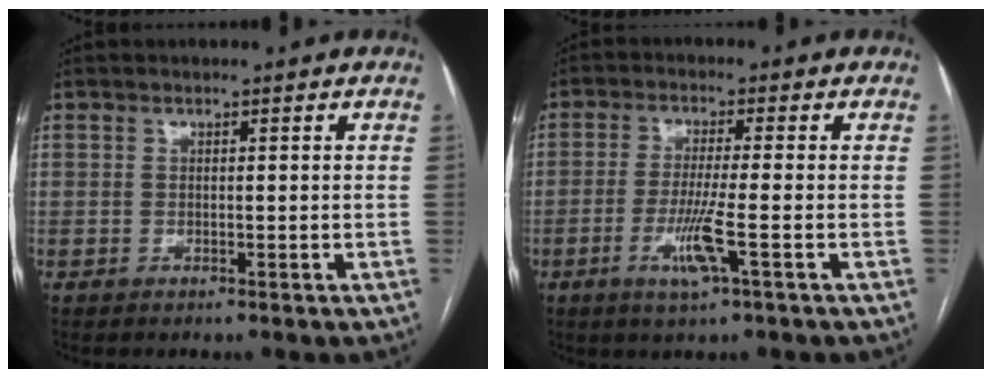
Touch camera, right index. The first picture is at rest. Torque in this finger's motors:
{"motor_torque": [-0.16, -0.07, 0.13, 0.09]}